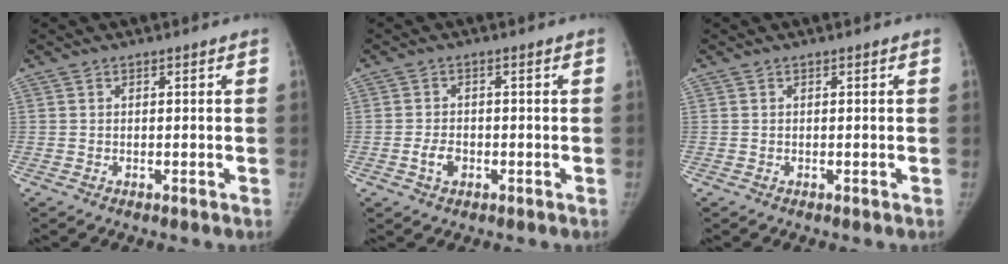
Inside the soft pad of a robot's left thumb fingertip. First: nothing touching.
{"total": 3.0, "force": [-1.1, 2.0, 1.9], "torque": [-0.033, 0.008, -0.018]}
{"total": 0.0}